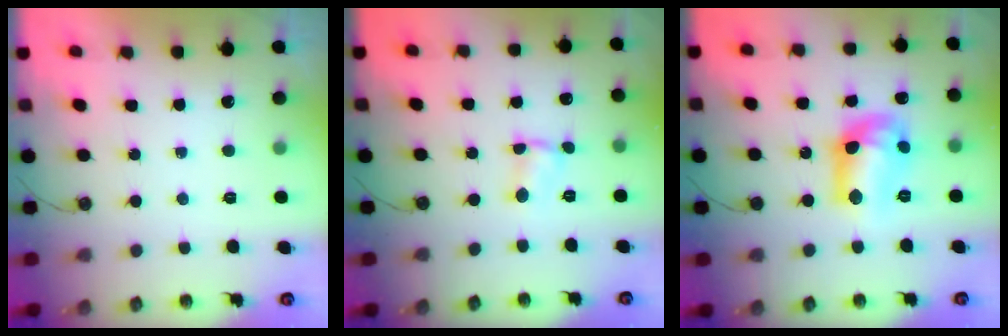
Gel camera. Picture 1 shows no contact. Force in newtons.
{"total": 1.5, "press": 1.4, "slide": 0.2}
{"total": 13.2, "press": 13.1, "slide": 1.0}